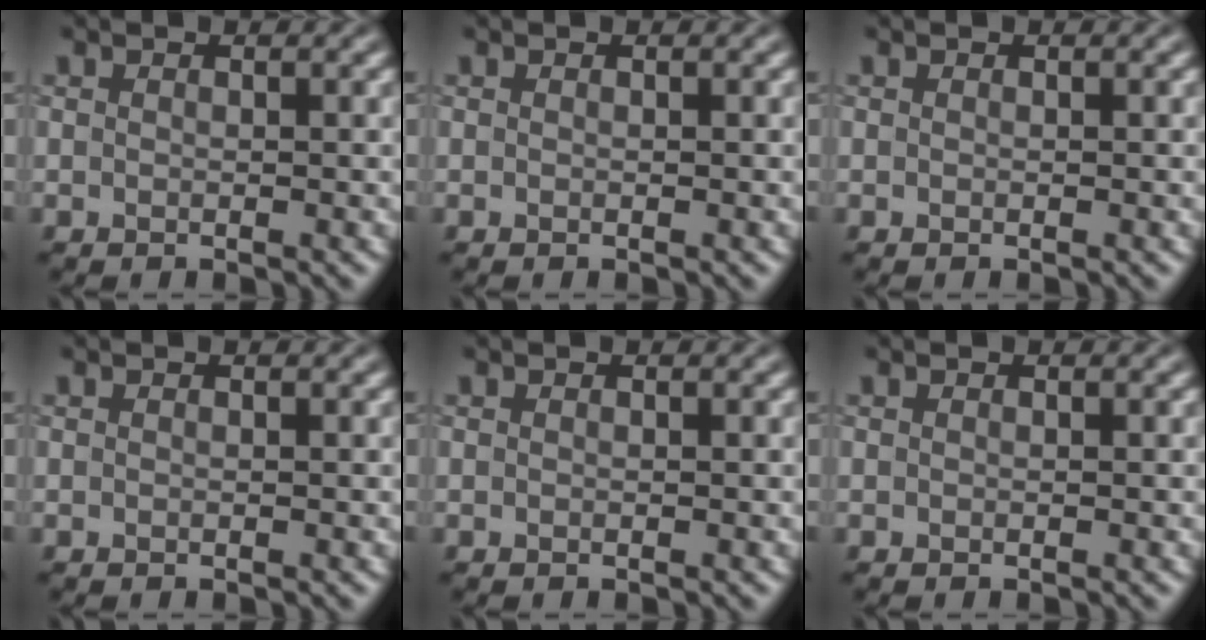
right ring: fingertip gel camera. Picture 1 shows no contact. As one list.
[{"total": 0.0}, {"total": 0.0}, {"total": 0.0}, {"total": 0.0}, {"total": 0.0}]